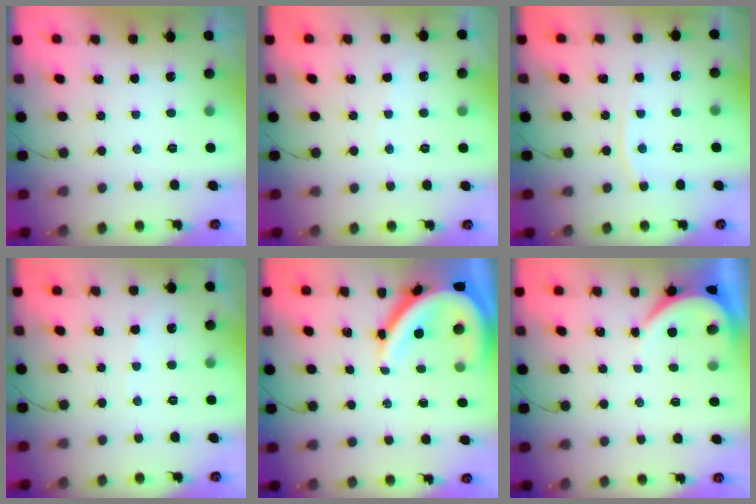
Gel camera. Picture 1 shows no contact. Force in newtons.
{"total": 2.0, "press": 2.0, "slide": 0.3}
{"total": 4.3, "press": 4.2, "slide": 0.6}
{"total": 3.0, "press": 3.0, "slide": 0.5}
{"total": 13.6, "press": 13.6, "slide": 1.5}
{"total": 3.9, "press": 3.9, "slide": 0.6}